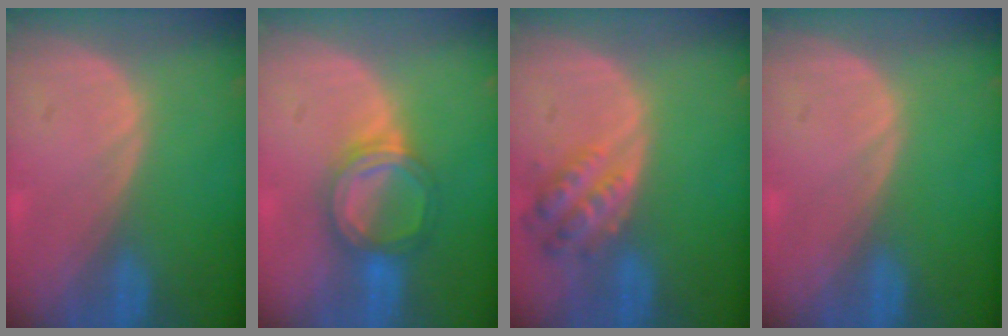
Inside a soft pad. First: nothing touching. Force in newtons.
{"total": 6.2, "press": 5.7, "slide": 2.6}
{"total": 6.0, "press": 5.5, "slide": 2.4}
{"total": 0.0}